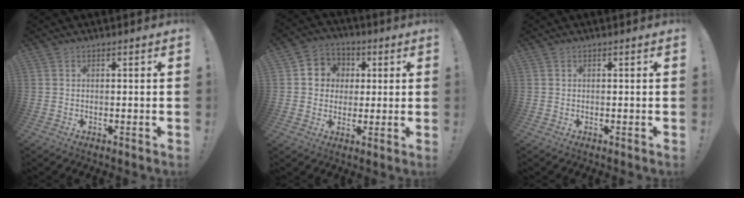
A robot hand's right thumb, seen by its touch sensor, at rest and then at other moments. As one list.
[{"total": 7.9, "force": [0.3, 7.6, 1.9], "torque": [-0.024, 0.006, 0.013]}, {"total": 0.0}]